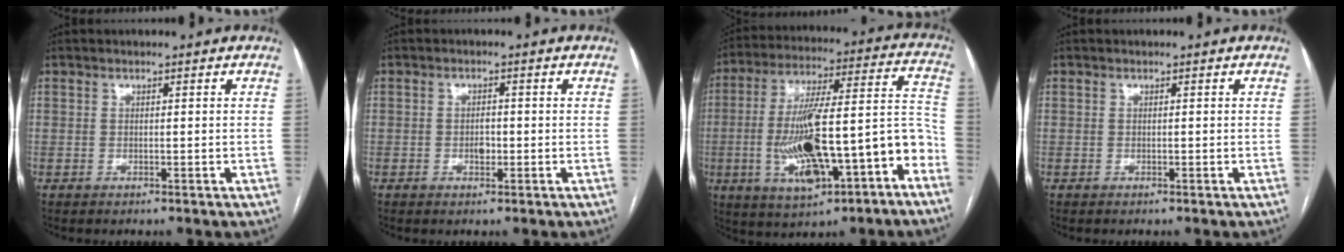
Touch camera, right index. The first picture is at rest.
{"total": 1.9, "force": [-0.4, 1.1, 1.5], "torque": [-0.023, 0.003, -0.005]}
{"total": 20.8, "force": [-7.3, 5.3, 18.7], "torque": [-0.292, 0.027, -0.102]}
{"total": 0.0}